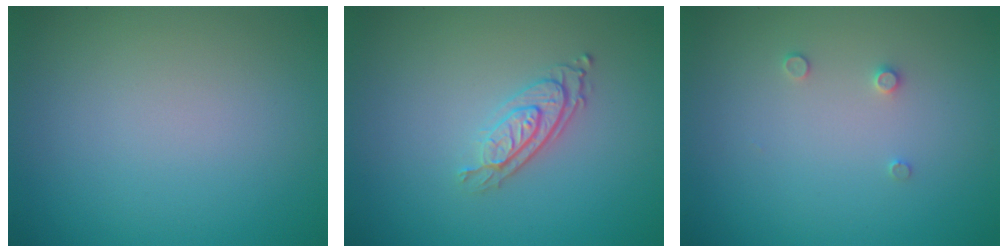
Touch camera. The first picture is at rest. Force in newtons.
{"total": 2.8, "press": 2.0, "slide": 1.8}
{"total": 0.8, "press": 0.8, "slide": 0.0}